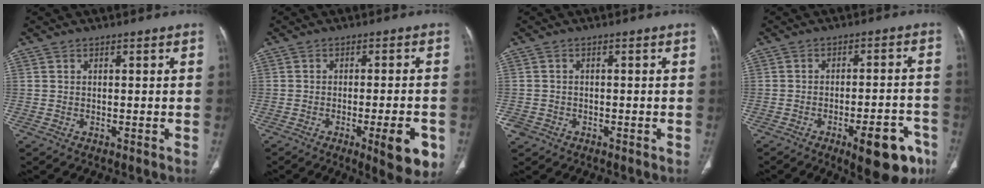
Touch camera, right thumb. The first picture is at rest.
{"total": 9.1, "force": [-3.6, 2.1, 8.1], "torque": [-0.098, -0.001, -0.044]}
{"total": 2.3, "force": [-1.2, 1.9, 0.4], "torque": [-0.008, 0.009, -0.021]}
{"total": 12.5, "force": [-6.6, 4.2, 9.7], "torque": [-0.104, 0.031, -0.082]}